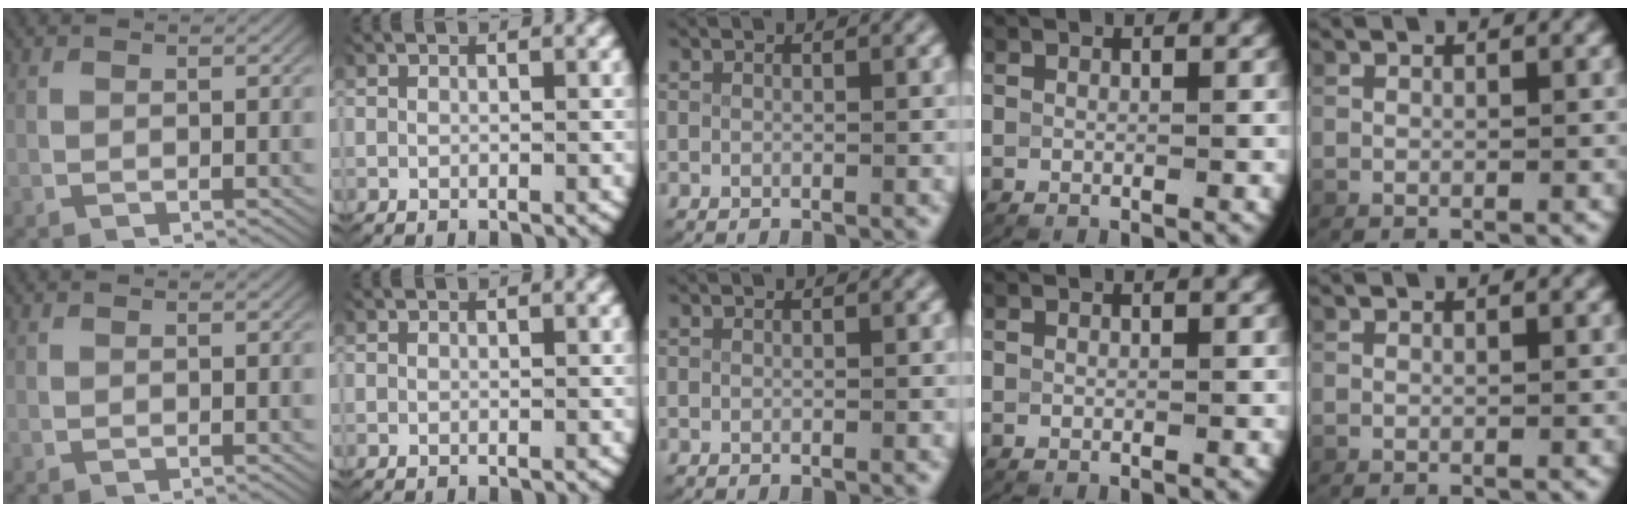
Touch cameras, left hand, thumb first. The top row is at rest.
{}